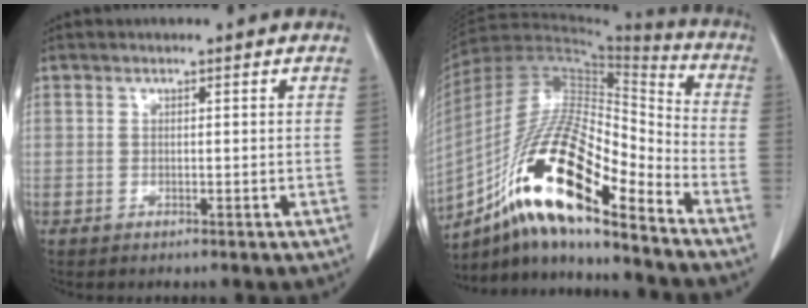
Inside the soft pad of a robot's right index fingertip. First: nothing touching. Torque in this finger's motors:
{"motor_torque": [1.35, -0.79, 0.92, 0.21]}